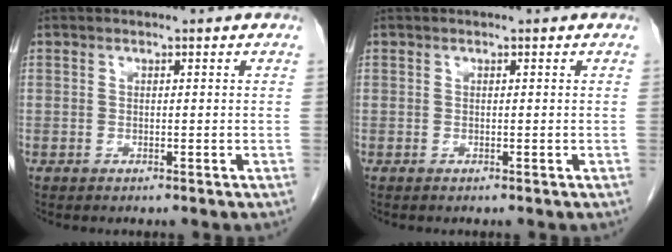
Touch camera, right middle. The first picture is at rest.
{"total": 0.0}